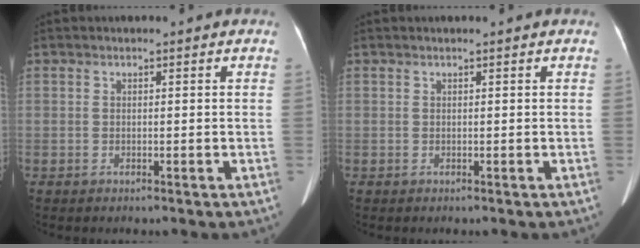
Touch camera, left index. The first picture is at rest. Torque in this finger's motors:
{"motor_torque": [-0.14, -0.05, -0.25, -0.17]}